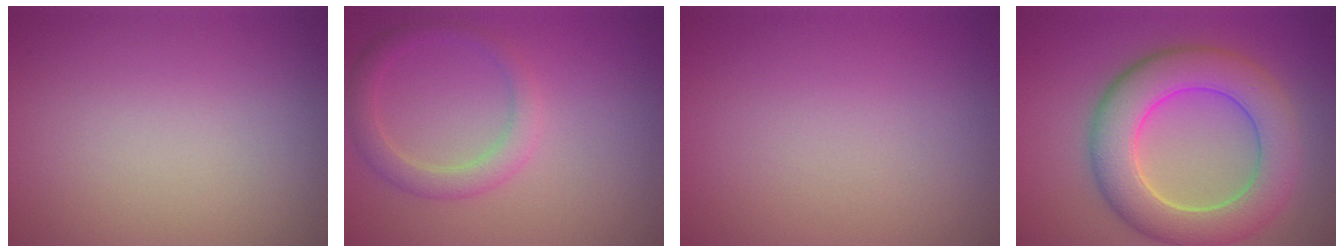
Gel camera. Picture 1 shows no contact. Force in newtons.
{"total": 2.6, "press": 2.6, "slide": 0.2}
{"total": 0.0}
{"total": 8.1, "press": 8.1, "slide": 0.4}